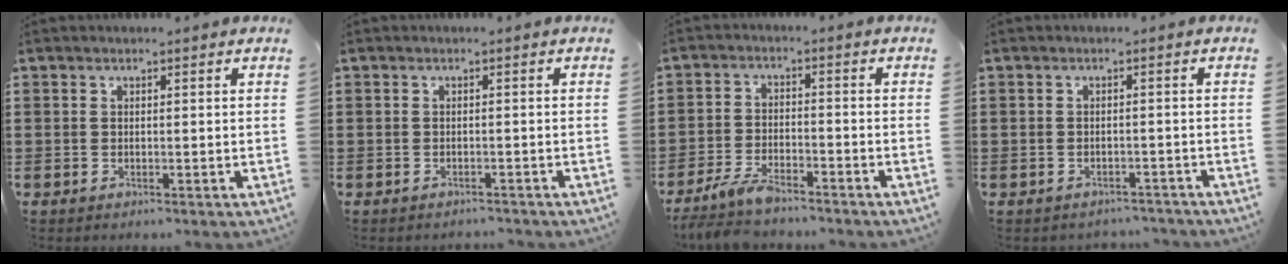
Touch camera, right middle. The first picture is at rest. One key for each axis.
{"total": 0.7, "fx": -0.7, "fy": 0.0, "fz": 0.0, "tx": -0.002, "ty": -0.001, "tz": -0.014}
{"total": 5.0, "fx": -4.4, "fy": 0.9, "fz": 2.2, "tx": -0.064, "ty": -0.009, "tz": -0.092}
{"total": 1.4, "fx": -1.3, "fy": 0.2, "fz": 0.0, "tx": -0.007, "ty": 0.000, "tz": -0.029}